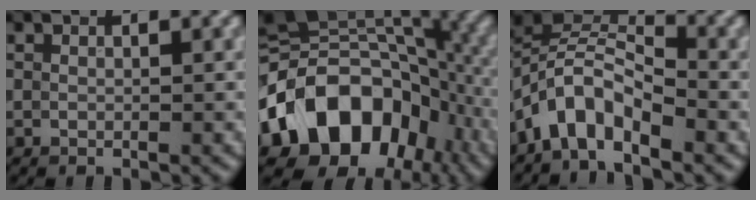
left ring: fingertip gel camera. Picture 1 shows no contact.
{"total": 15.4, "force": [-5.5, 11.3, 8.9], "torque": [-0.149, 0.001, -0.105]}
{"total": 5.5, "force": [-3.3, 2.5, 3.6], "torque": [-0.056, 0.008, -0.075]}